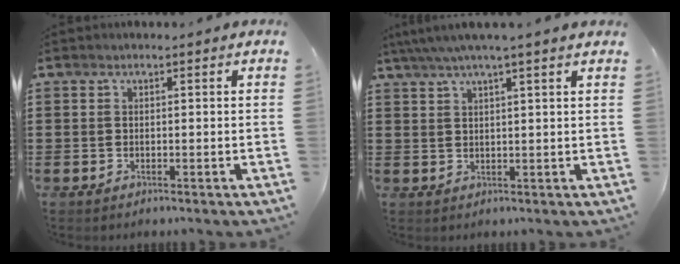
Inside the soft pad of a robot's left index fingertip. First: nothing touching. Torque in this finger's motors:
{"motor_torque": [2.14, 0.00, 0.55, 0.21]}